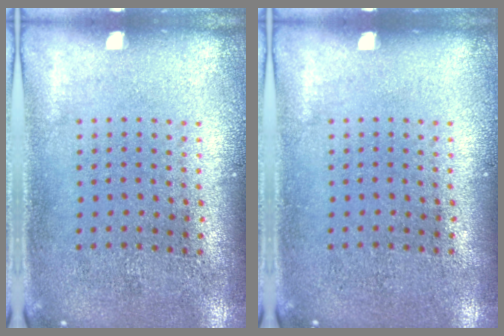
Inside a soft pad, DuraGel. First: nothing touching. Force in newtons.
{"total": 0.0}